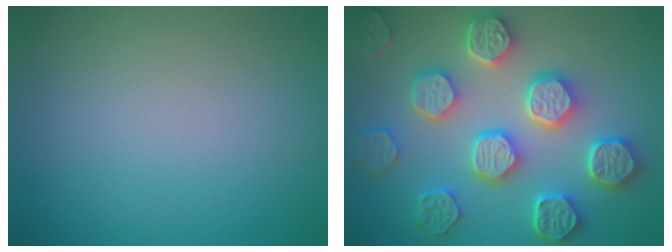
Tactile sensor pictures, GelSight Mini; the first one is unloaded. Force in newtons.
{"total": 7.8, "press": 6.7, "slide": 3.9}